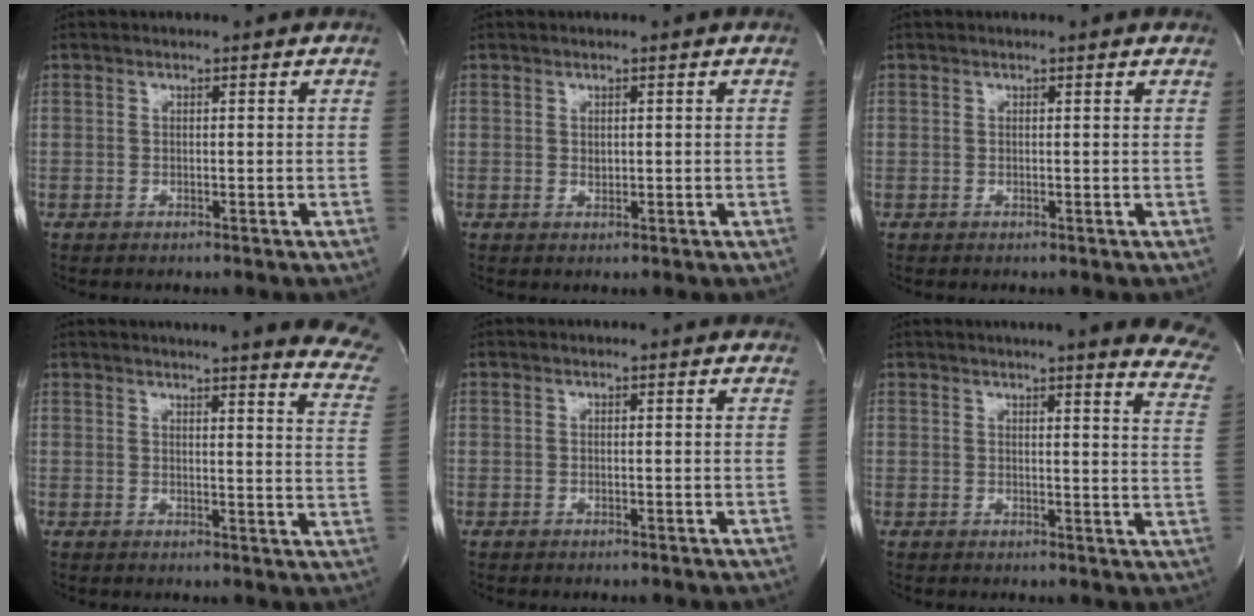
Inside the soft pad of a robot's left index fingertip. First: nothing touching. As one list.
[{"total": 0.6, "force": [0.2, 0.4, 0.4], "torque": [-0.006, 0.000, 0.006]}, {"total": 1.0, "force": [0.9, 0.1, 0.3], "torque": [-0.010, 0.001, 0.004]}, {"total": 19.5, "force": [17.0, 1.9, 9.3], "torque": [-0.109, -0.056, 0.179]}, {"total": 0.8, "force": [0.7, 0.3, 0.3], "torque": [-0.009, 0.002, 0.001]}, {"total": 17.1, "force": [14.3, 2.1, 9.1], "torque": [-0.102, -0.033, 0.148]}]